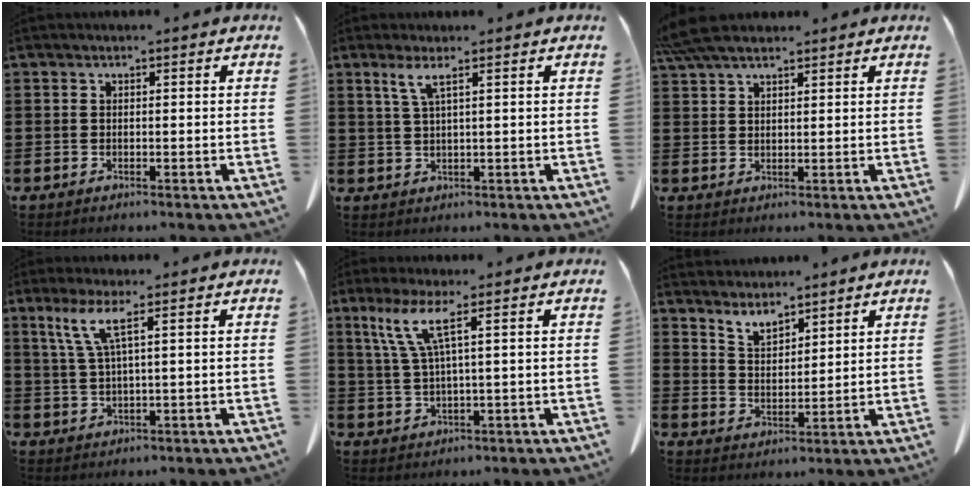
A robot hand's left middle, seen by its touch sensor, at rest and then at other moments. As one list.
[{"total": 2.7, "force": [1.5, -0.1, 2.2], "torque": [-0.050, -0.003, 0.026]}, {"total": 5.5, "force": [4.5, 1.3, 2.8], "torque": [-0.066, -0.003, 0.086]}, {"total": 5.1, "force": [2.3, 0.1, 4.5], "torque": [-0.103, -0.004, 0.037]}, {"total": 6.4, "force": [2.8, 0.2, 5.7], "torque": [-0.134, -0.007, 0.044]}, {"total": 4.4, "force": [4.1, 1.2, 0.8], "torque": [-0.029, -0.015, 0.077]}]